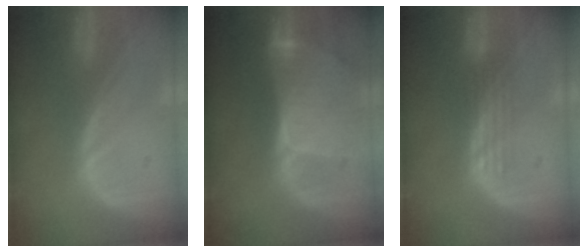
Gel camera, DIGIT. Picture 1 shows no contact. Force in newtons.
{"total": 9.3, "press": 8.1, "slide": 4.4}
{"total": 2.9, "press": 2.6, "slide": 1.4}